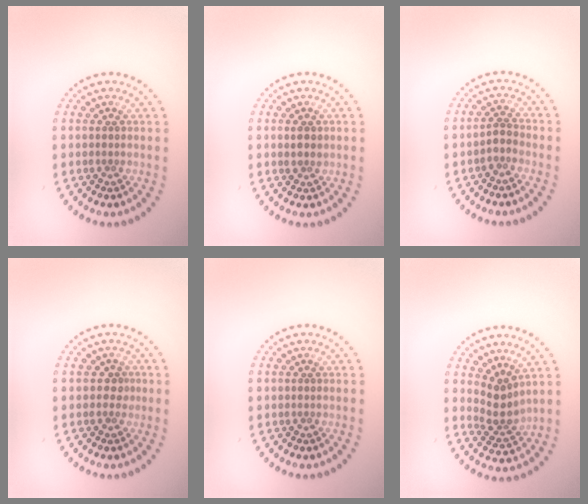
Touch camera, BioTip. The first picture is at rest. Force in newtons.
{"total": 1.3, "press": 1.3, "slide": 0.3}
{"total": 1.1, "press": 0.8, "slide": 0.7}
{"total": 1.0, "press": 0.8, "slide": 0.6}
{"total": 0.0}
{"total": 2.6, "press": 1.9, "slide": 1.9}